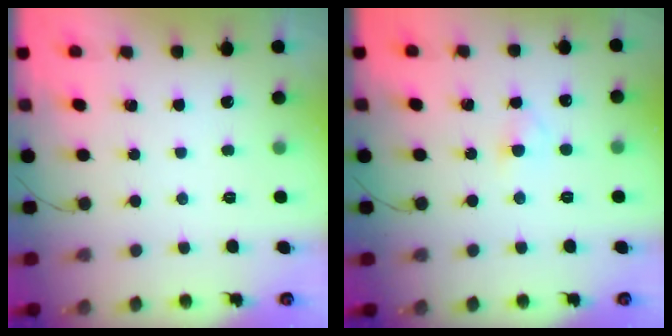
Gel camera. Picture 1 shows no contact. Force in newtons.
{"total": 2.5, "press": 2.3, "slide": 1.0}